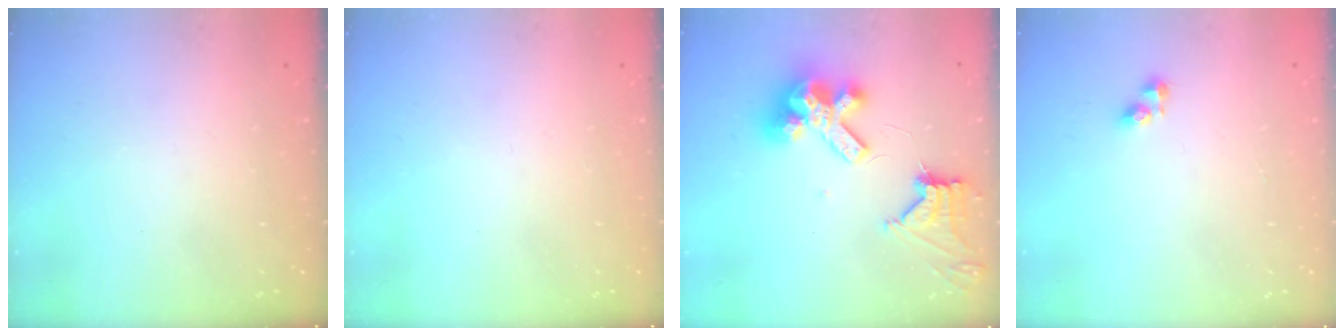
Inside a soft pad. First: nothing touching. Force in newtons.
{"total": 0.0}
{"total": 12.6, "press": 12.5, "slide": 1.4}
{"total": 3.3, "press": 3.3, "slide": 0.4}